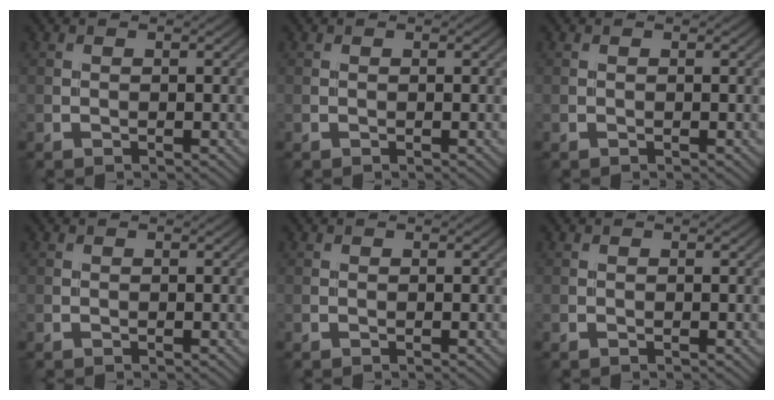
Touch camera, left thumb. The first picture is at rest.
{"total": 0.0}
{"total": 0.0}
{"total": 0.0}
{"total": 0.0}
{"total": 0.0}